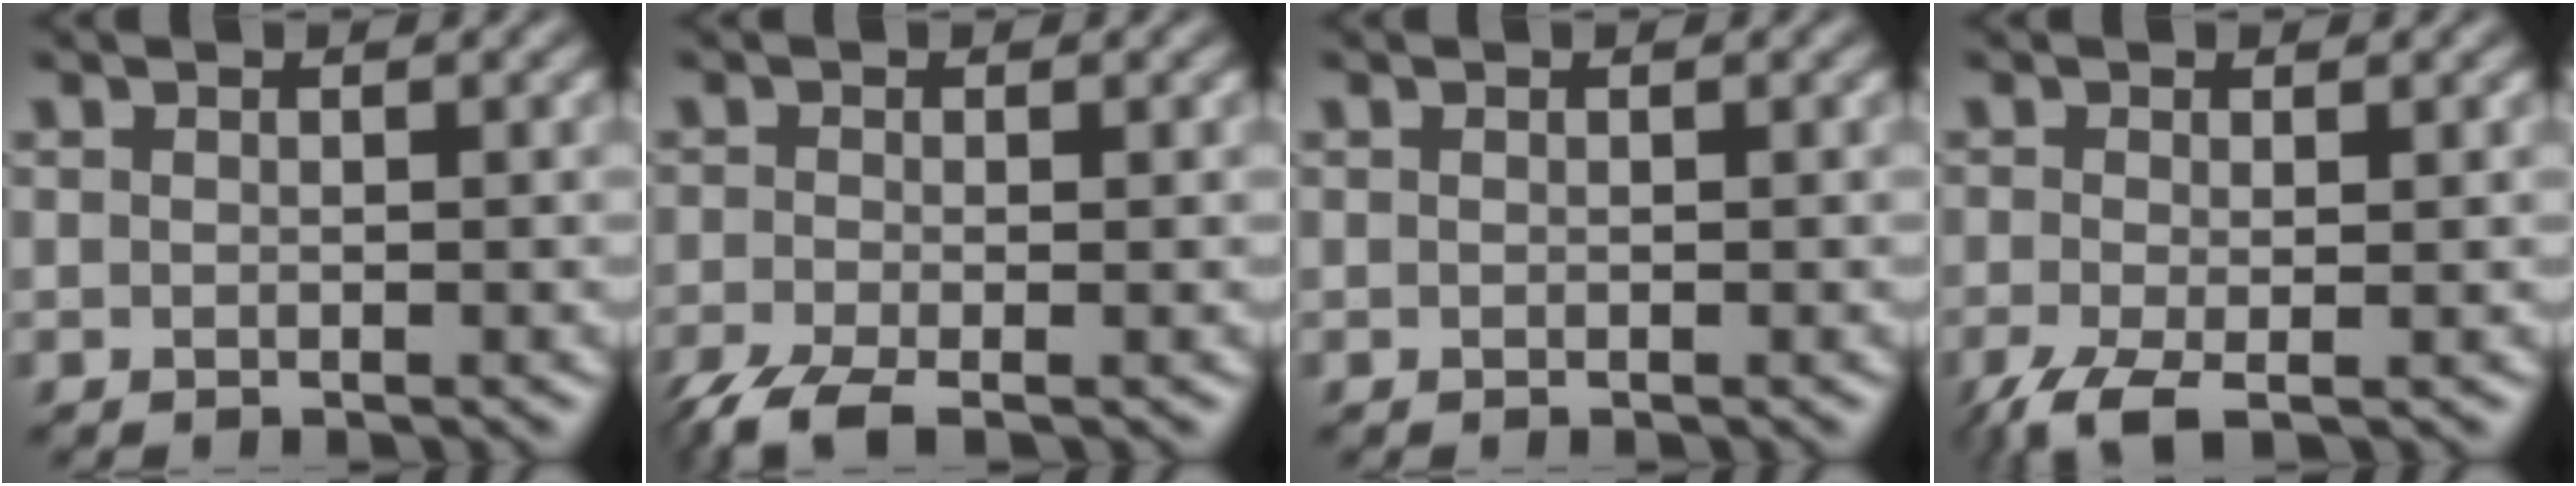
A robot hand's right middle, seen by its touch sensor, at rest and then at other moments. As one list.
[{"total": 4.1, "force": [-2.9, 1.1, 2.7], "torque": [-0.059, -0.013, -0.065]}, {"total": 0.0}, {"total": 3.2, "force": [-1.6, 0.9, 2.6], "torque": [-0.062, -0.008, -0.039]}]